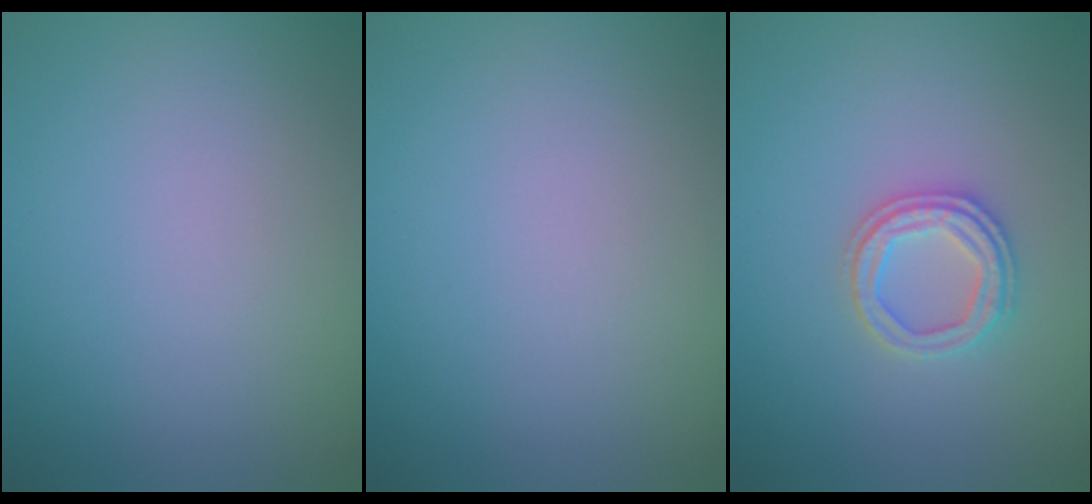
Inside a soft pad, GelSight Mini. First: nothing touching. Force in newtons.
{"total": 0.0}
{"total": 2.5, "press": 2.4, "slide": 0.6}